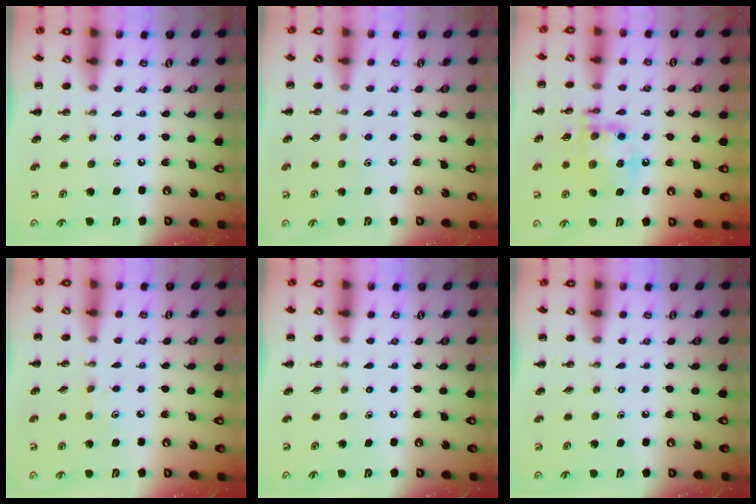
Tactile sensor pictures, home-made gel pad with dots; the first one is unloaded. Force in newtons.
{"total": 3.5, "press": 3.4, "slide": 0.9}
{"total": 14.5, "press": 14.3, "slide": 2.3}
{"total": 4.8, "press": 4.7, "slide": 1.2}
{"total": 0.0}
{"total": 0.0}